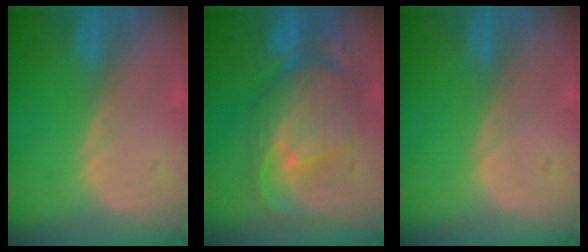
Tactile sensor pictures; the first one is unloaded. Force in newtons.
{"total": 10.9, "press": 9.6, "slide": 5.3}
{"total": 0.0}